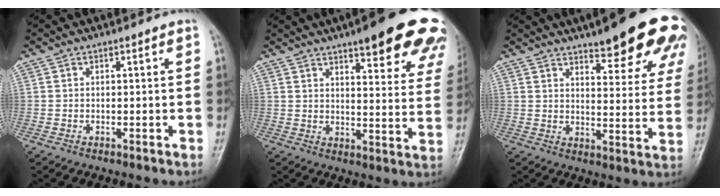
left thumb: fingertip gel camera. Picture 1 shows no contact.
{"total": 22.4, "force": [15.4, 5.6, 15.4], "torque": [-0.159, -0.055, 0.180]}
{"total": 20.3, "force": [13.7, 5.4, 13.9], "torque": [-0.144, -0.062, 0.170]}